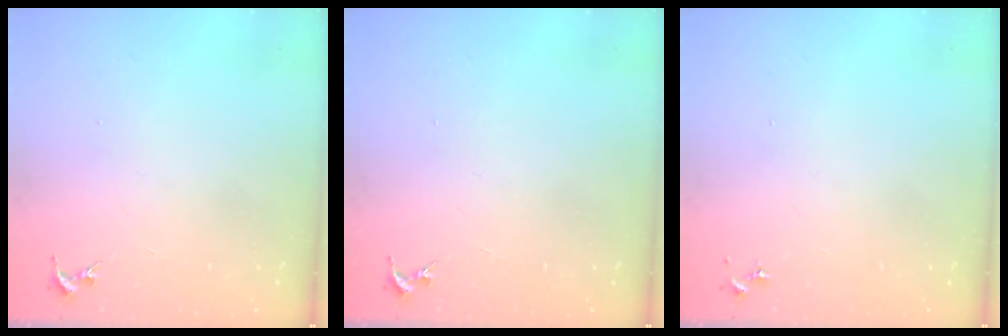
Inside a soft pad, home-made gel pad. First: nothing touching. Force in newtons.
{"total": 0.0}
{"total": 0.0}